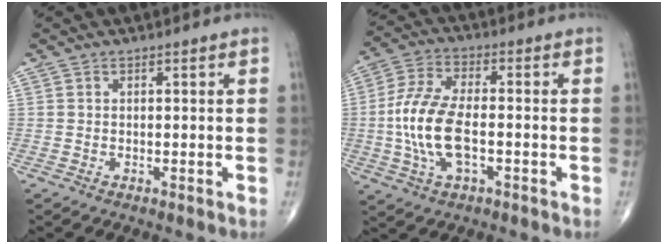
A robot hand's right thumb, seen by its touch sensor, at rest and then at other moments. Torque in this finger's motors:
{"motor_torque": [0.08, 1.11, 1.43, 0.11, 0.54]}